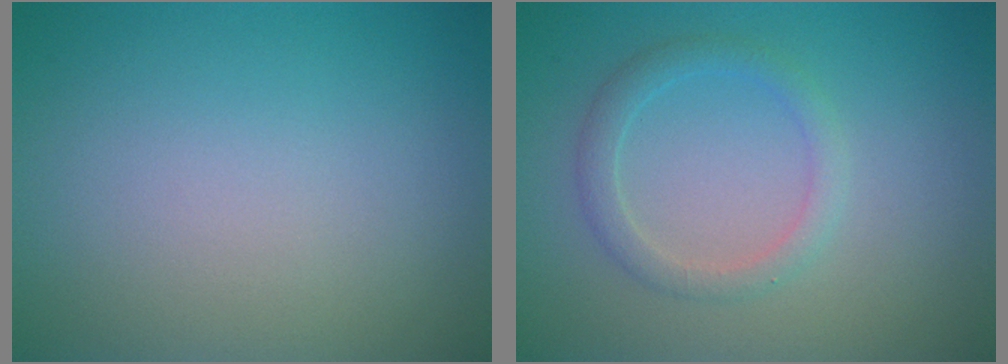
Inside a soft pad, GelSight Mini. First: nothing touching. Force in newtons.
{"total": 2.0, "press": 2.0, "slide": 0.1}